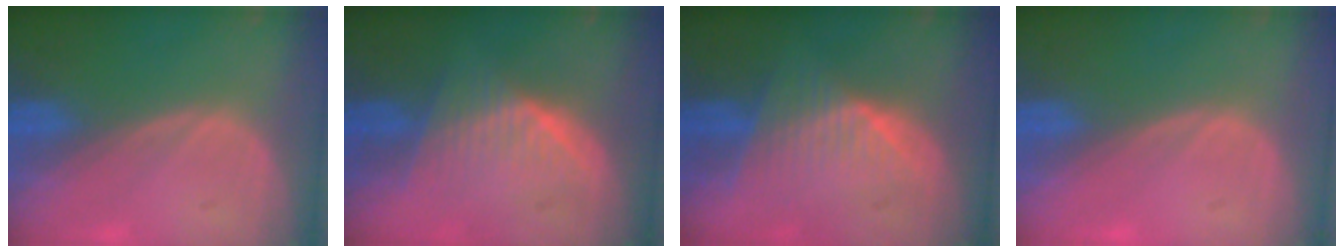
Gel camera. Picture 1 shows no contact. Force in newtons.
{"total": 6.3, "press": 6.1, "slide": 1.6}
{"total": 7.5, "press": 6.7, "slide": 3.3}
{"total": 0.7, "press": 0.0, "slide": 0.7}